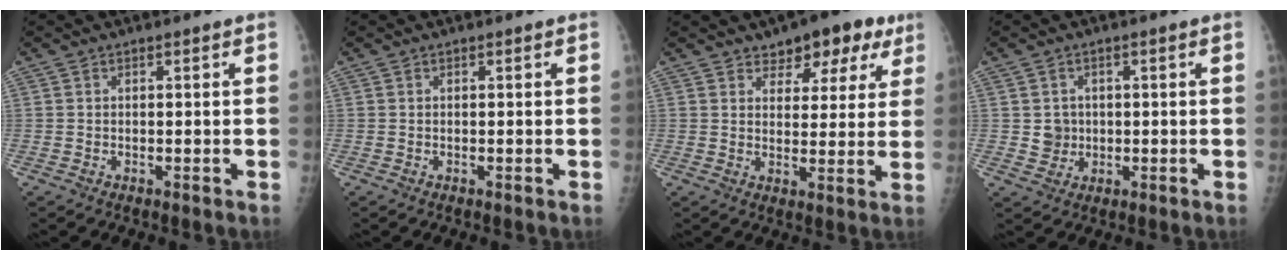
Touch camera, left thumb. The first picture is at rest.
{"total": 0.0}
{"total": 9.3, "force": [6.0, 5.4, 4.7], "torque": [-0.015, -0.022, 0.076]}
{"total": 3.4, "force": [0.0, 3.4, 0.7], "torque": [0.009, 0.004, 0.003]}